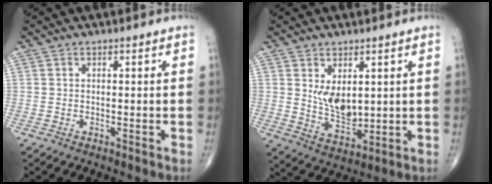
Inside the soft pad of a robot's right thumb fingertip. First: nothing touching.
{"total": 7.5, "force": [1.9, 4.3, 5.9], "torque": [-0.083, -0.025, 0.050]}